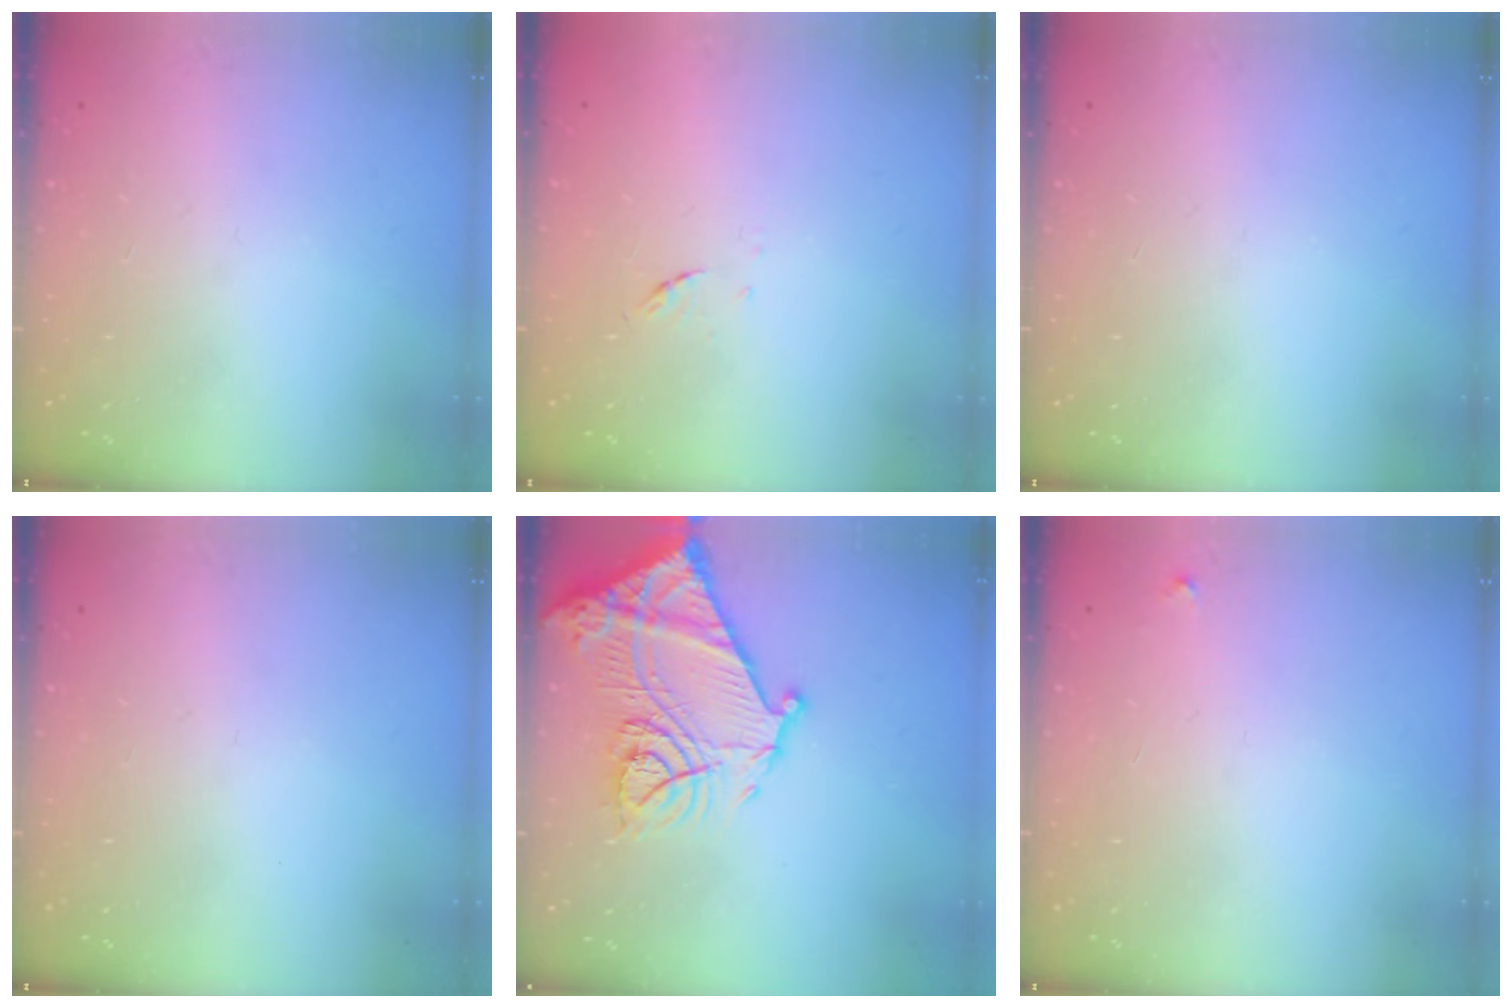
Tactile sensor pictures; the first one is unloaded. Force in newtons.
{"total": 4.8, "press": 4.7, "slide": 1.0}
{"total": 0.0}
{"total": 0.0}
{"total": 22.6, "press": 22.5, "slide": 2.0}
{"total": 2.3, "press": 2.3, "slide": 0.2}